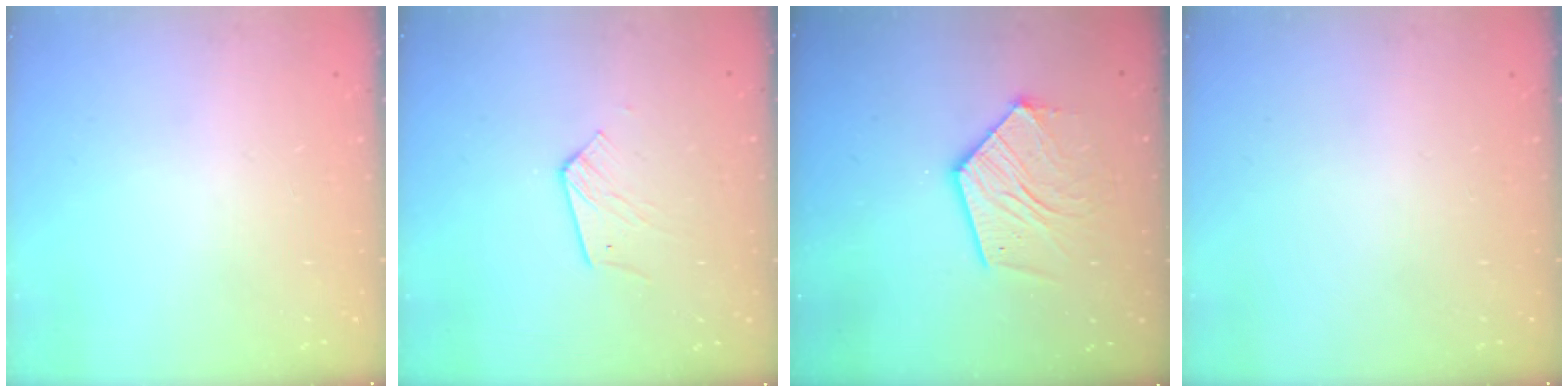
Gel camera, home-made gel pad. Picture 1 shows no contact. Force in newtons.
{"total": 5.4, "press": 5.4, "slide": 0.5}
{"total": 13.8, "press": 13.7, "slide": 1.2}
{"total": 0.0}